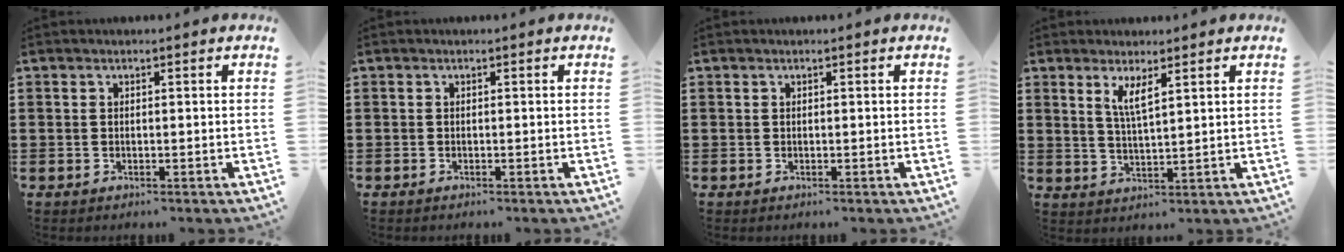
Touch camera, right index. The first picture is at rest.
{"total": 0.0}
{"total": 0.0}
{"total": 3.6, "force": [2.1, 0.6, 2.9], "torque": [-0.063, 0.002, 0.036]}